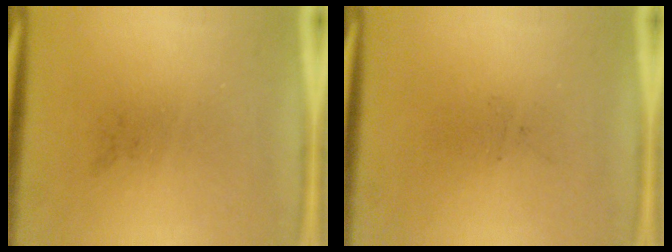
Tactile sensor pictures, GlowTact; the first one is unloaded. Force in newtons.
{"total": 0.0}